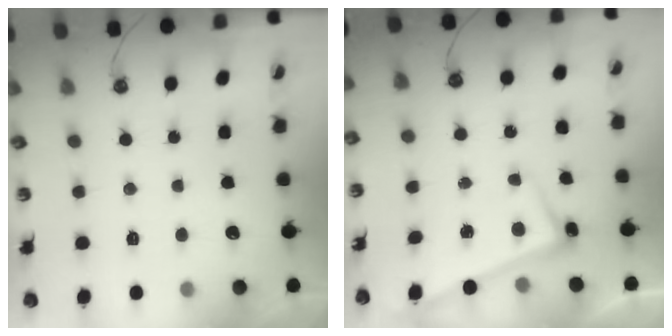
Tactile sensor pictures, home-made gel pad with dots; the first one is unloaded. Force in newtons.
{"total": 2.5, "press": 2.4, "slide": 0.6}